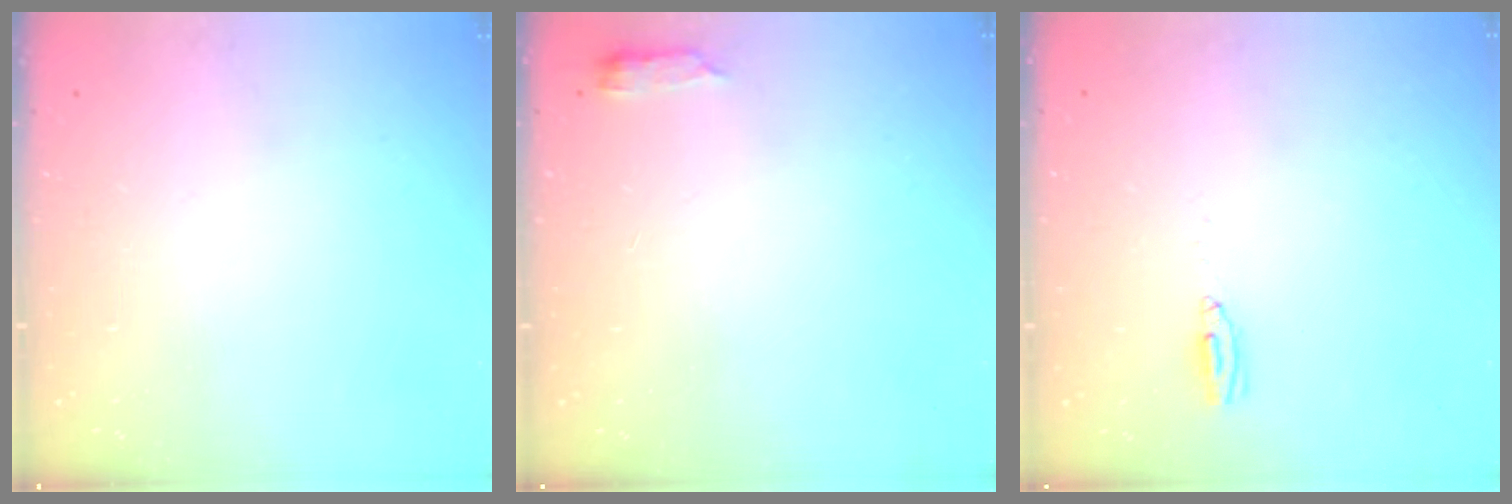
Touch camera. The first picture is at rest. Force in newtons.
{"total": 2.6, "press": 2.6, "slide": 0.5}
{"total": 3.4, "press": 3.0, "slide": 1.7}